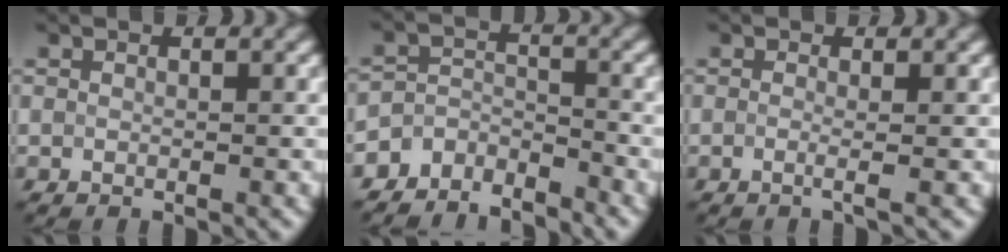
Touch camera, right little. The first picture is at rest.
{"total": 4.2, "force": [-3.8, 1.8, 0.6], "torque": [0.000, 0.000, -0.076]}
{"total": 1.3, "force": [-0.2, 0.4, 1.2], "torque": [-0.016, -0.008, -0.012]}